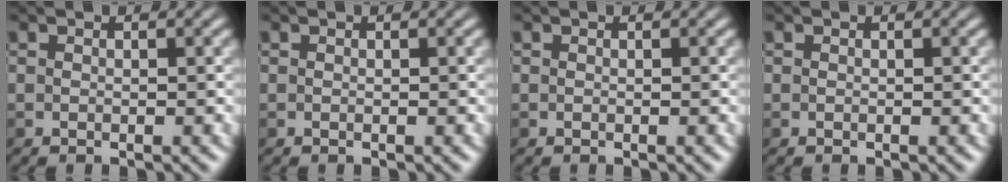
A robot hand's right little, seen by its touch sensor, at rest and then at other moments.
{"total": 0.0}
{"total": 0.0}
{"total": 0.0}